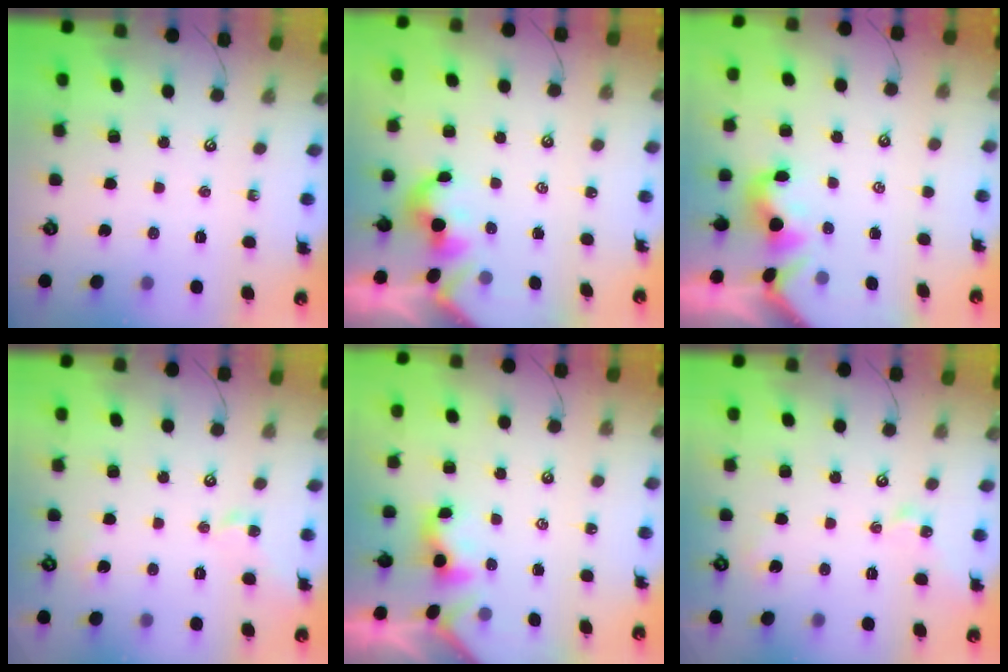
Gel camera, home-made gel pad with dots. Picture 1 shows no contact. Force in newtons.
{"total": 2.2, "press": 2.1, "slide": 0.4}
{"total": 1.6, "press": 1.5, "slide": 0.4}
{"total": 2.4, "press": 2.3, "slide": 0.5}
{"total": 0.5, "press": 0.4, "slide": 0.3}
{"total": 2.8, "press": 2.8, "slide": 0.5}